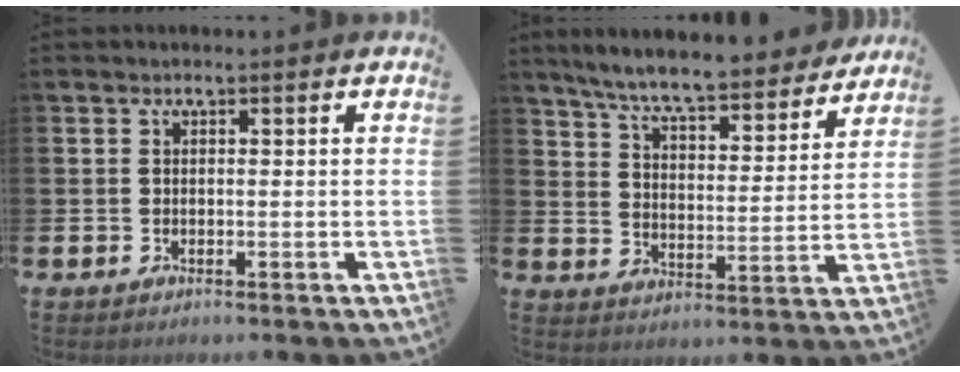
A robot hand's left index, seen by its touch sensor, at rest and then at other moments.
{"total": 8.0, "force": [7.4, 0.7, 2.8], "torque": [-0.080, -0.051, 0.127]}